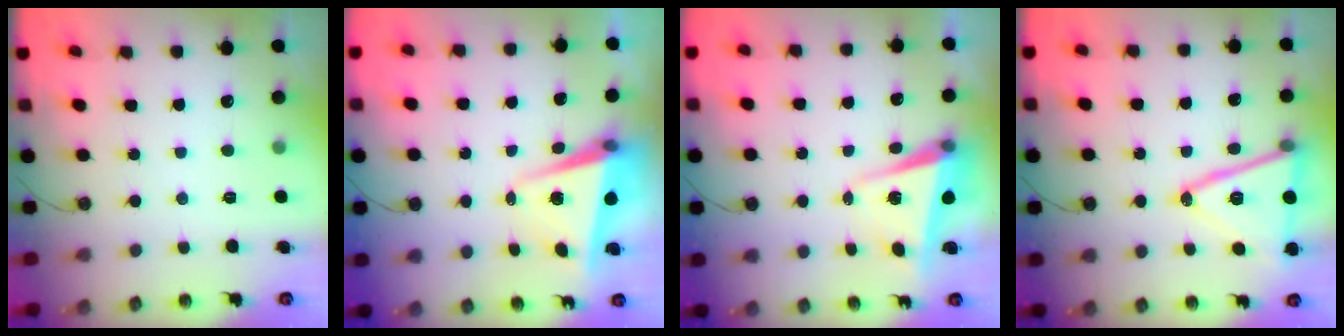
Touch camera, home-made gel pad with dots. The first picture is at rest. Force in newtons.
{"total": 7.2, "press": 7.2, "slide": 0.4}
{"total": 5.0, "press": 4.9, "slide": 1.2}
{"total": 17.9, "press": 17.6, "slide": 3.4}